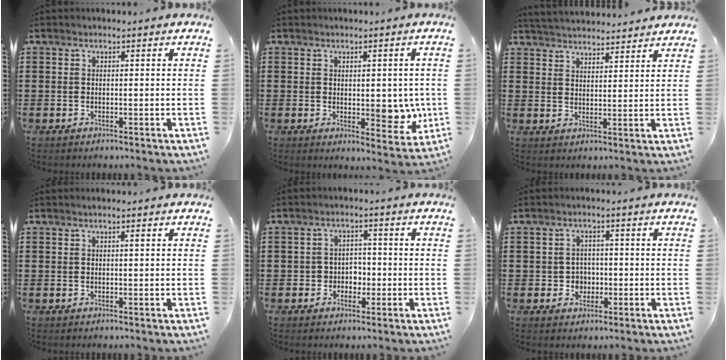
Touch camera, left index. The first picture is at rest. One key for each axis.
{"total": 5.8, "fx": -0.2, "fy": 3.1, "fz": 4.9, "tx": -0.063, "ty": 0.000, "tz": -0.003}
{"total": 3.9, "fx": 3.9, "fy": 0.2, "fz": 0.3, "tx": -0.019, "ty": -0.014, "tz": 0.071}
{"total": 0.7, "fx": 0.3, "fy": 0.1, "fz": 0.6, "tx": -0.013, "ty": 0.000, "tz": 0.005}
{"total": 3.1, "fx": -1.1, "fy": 2.6, "fz": 1.1, "tx": -0.031, "ty": 0.006, "tz": -0.028}
{"total": 2.7, "fx": -0.6, "fy": 2.5, "fz": 0.9, "tx": -0.028, "ty": 0.004, "tz": -0.016}